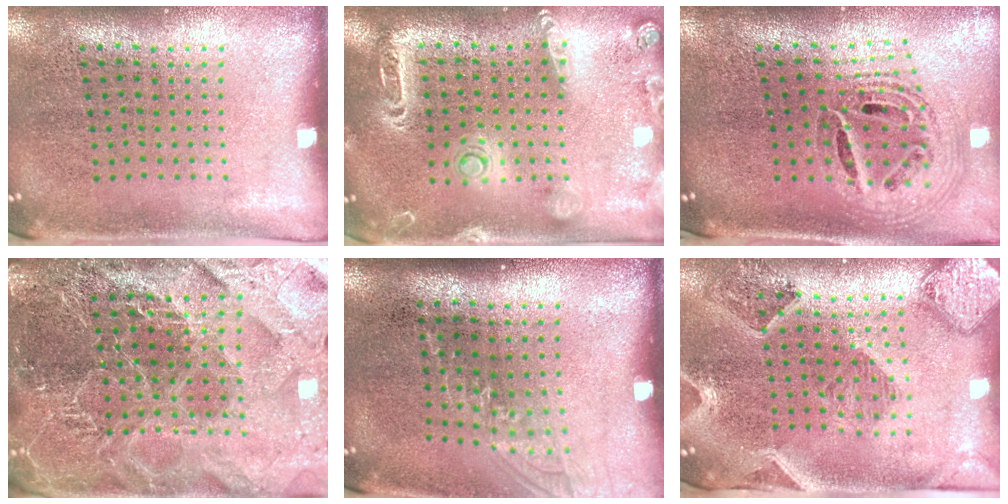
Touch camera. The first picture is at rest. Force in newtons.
{"total": 2.0, "press": 1.9, "slide": 0.5}
{"total": 1.8, "press": 1.5, "slide": 1.0}
{"total": 5.8, "press": 5.0, "slide": 2.8}
{"total": 1.1, "press": 0.9, "slide": 0.6}
{"total": 1.6, "press": 1.5, "slide": 0.3}